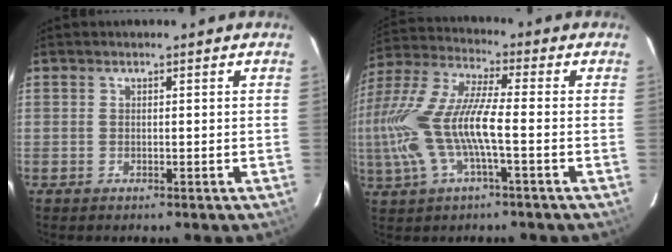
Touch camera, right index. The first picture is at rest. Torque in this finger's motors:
{"motor_torque": [0.91, -0.58, 1.05, 0.21]}